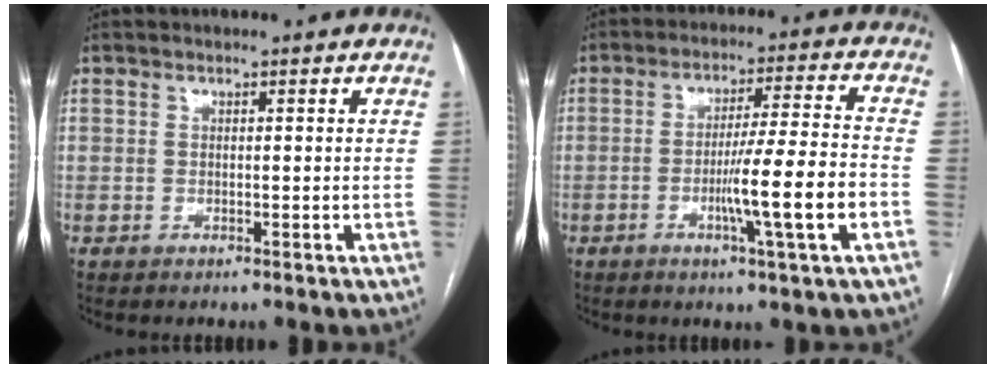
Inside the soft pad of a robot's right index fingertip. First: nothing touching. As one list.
[{"total": 11.0, "force": [-3.3, -1.0, 10.4], "torque": [-0.174, -0.007, -0.056]}]